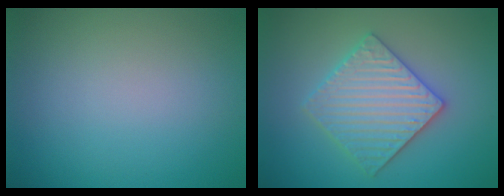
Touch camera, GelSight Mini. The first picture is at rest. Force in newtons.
{"total": 4.3, "press": 4.1, "slide": 1.0}